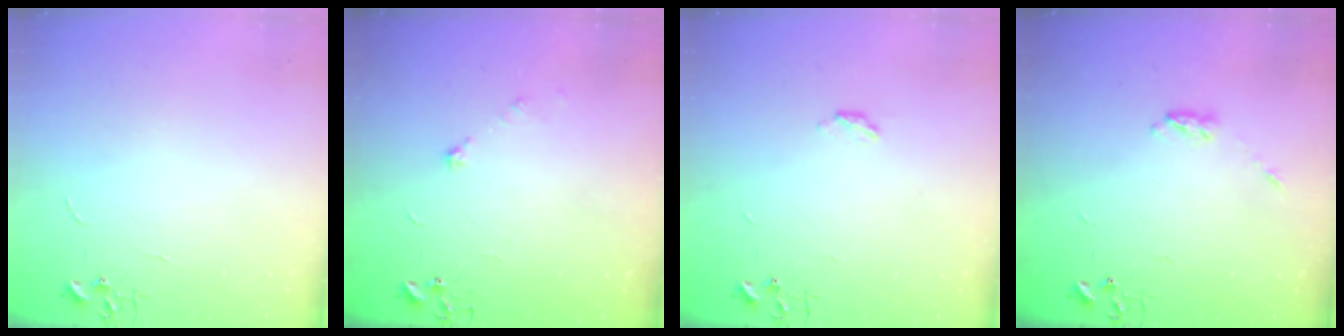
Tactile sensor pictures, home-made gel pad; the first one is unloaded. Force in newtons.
{"total": 6.6, "press": 6.4, "slide": 1.9}
{"total": 2.8, "press": 2.8, "slide": 0.5}
{"total": 3.1, "press": 3.1, "slide": 0.5}